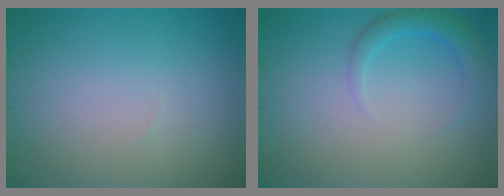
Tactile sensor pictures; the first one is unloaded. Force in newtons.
{"total": 2.2, "press": 2.2, "slide": 0.3}